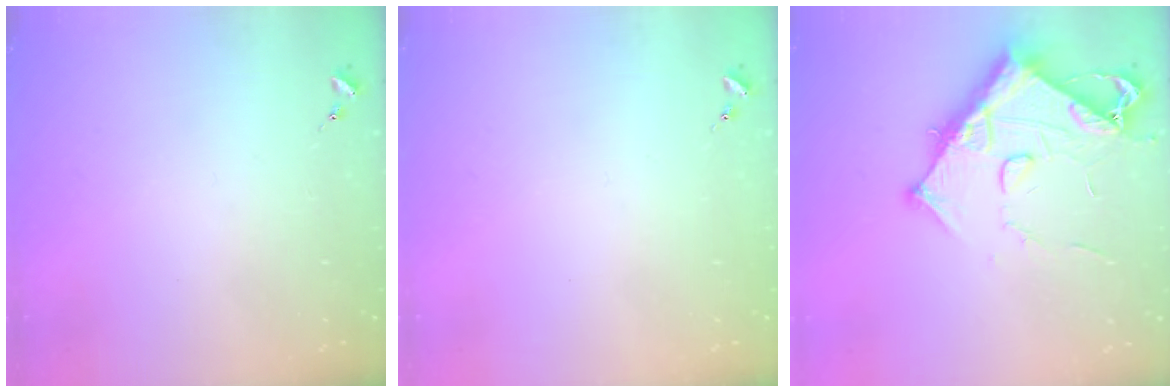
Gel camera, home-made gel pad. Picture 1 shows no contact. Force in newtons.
{"total": 0.0}
{"total": 13.1, "press": 13.1, "slide": 1.4}